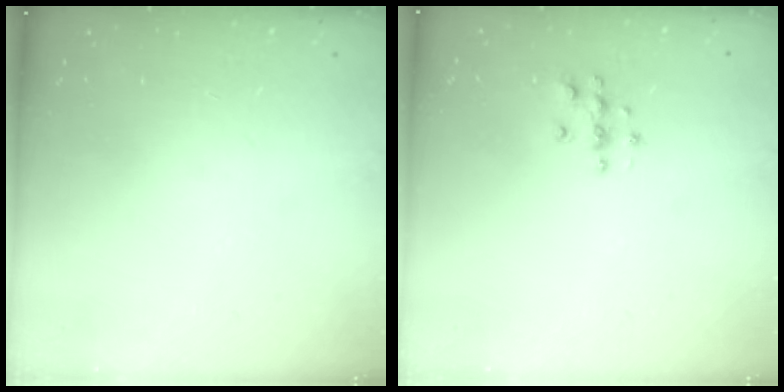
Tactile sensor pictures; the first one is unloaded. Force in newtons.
{"total": 3.6, "press": 3.6, "slide": 0.5}